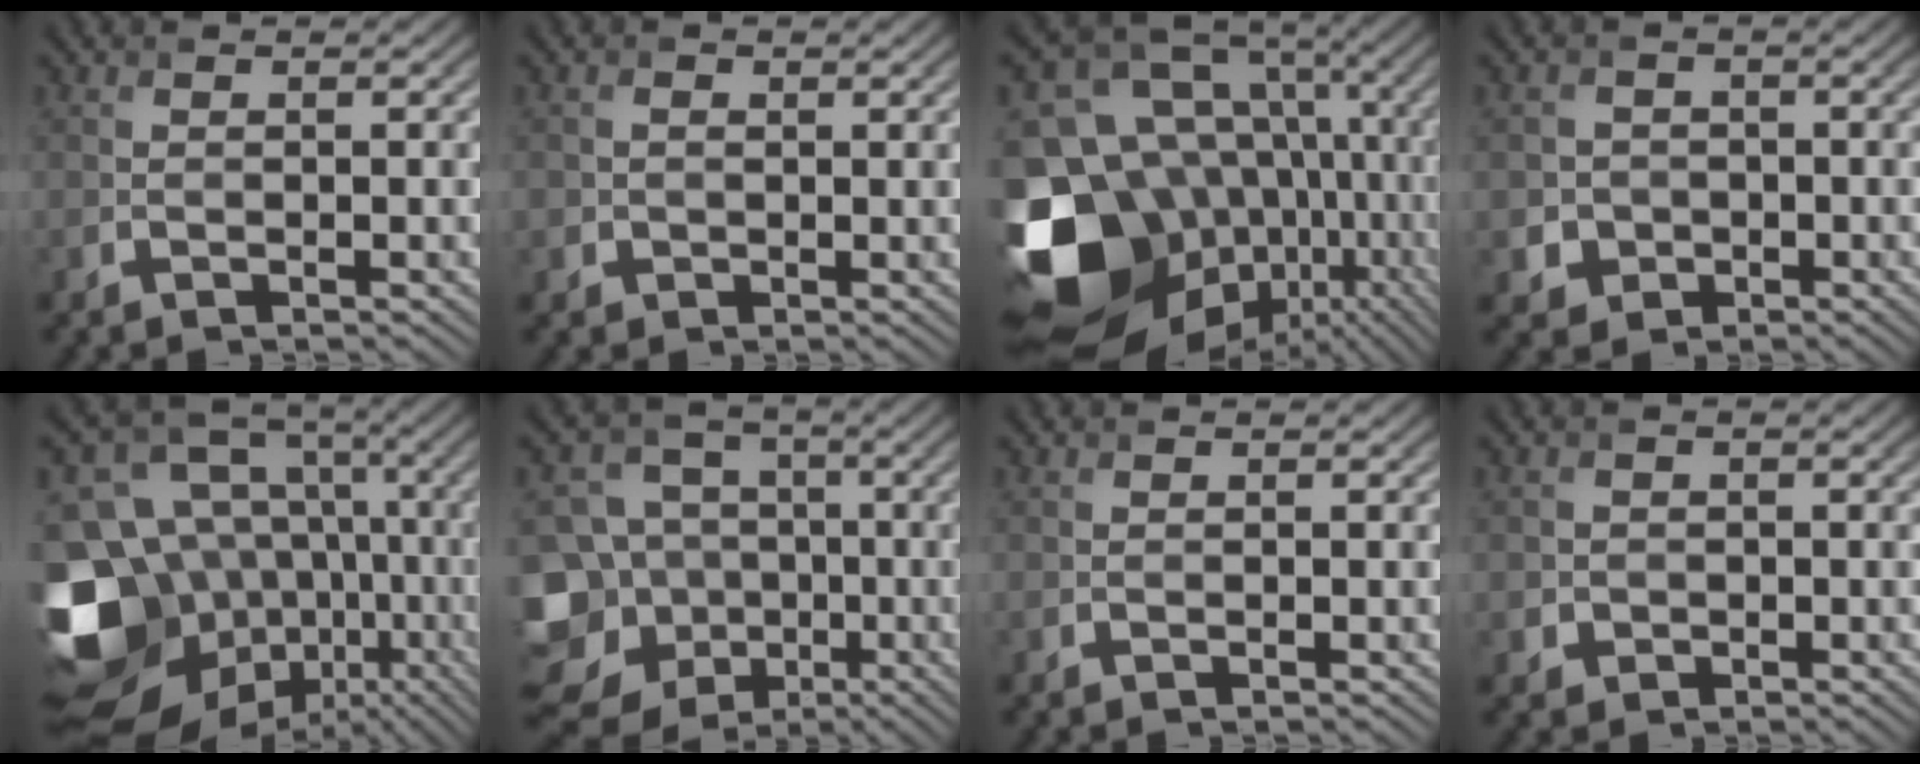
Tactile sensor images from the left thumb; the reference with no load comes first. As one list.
[{"total": 1.4, "force": [0.0, 1.3, 0.4], "torque": [-0.016, -0.005, -0.006]}, {"total": 21.7, "force": [-5.8, 17.0, 12.2], "torque": [-0.291, -0.030, -0.060]}, {"total": 3.5, "force": [-1.0, 3.3, 0.6], "torque": [-0.011, -0.005, -0.034]}, {"total": 19.4, "force": [-4.8, 15.3, 10.9], "torque": [-0.274, -0.024, -0.052]}, {"total": 16.8, "force": [-6.7, 14.1, 6.1], "torque": [-0.188, -0.009, -0.117]}, {"total": 0.0}, {"total": 1.6, "force": [-0.5, 1.5, 0.1], "torque": [-0.004, -0.005, -0.012]}]